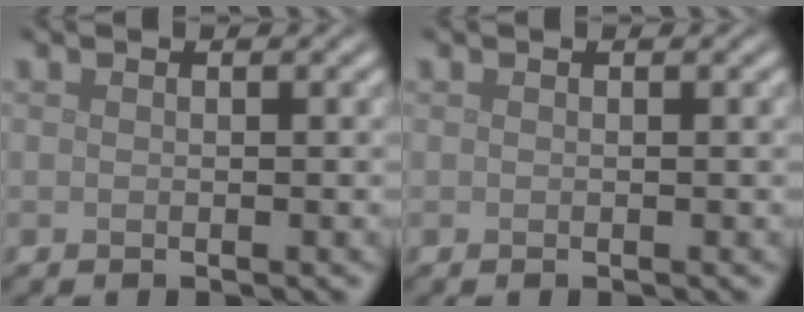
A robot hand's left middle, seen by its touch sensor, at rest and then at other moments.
{"total": 0.0}